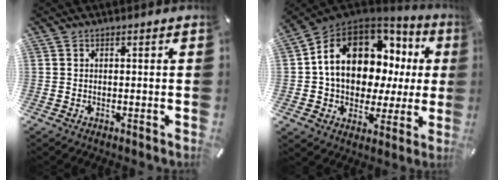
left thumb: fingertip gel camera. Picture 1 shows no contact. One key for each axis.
{"total": 15.8, "fx": 4.7, "fy": 11.6, "fz": 9.7, "tx": -0.163, "ty": -0.032, "tz": 0.082}